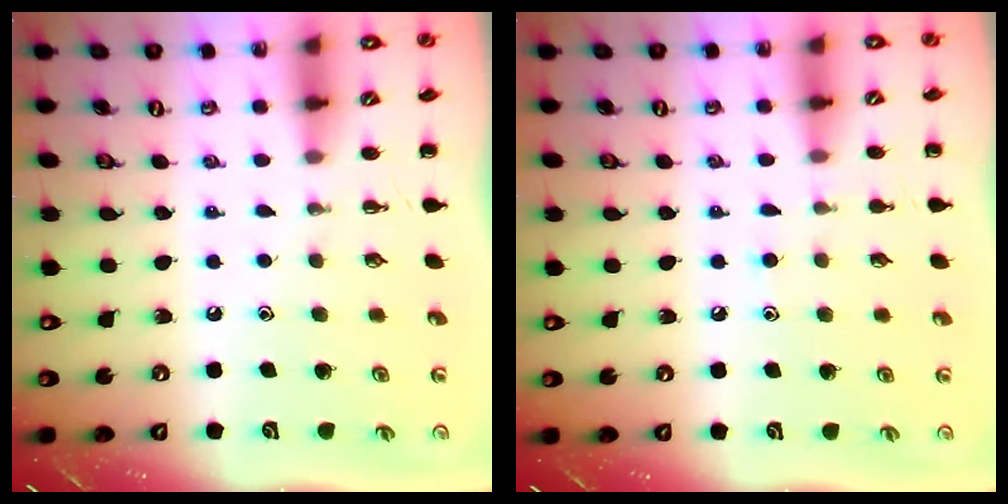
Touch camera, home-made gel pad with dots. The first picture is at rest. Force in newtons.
{"total": 6.5, "press": 6.1, "slide": 2.3}